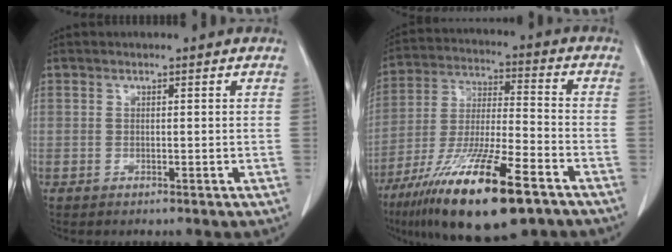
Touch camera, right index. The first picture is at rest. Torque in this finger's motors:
{"motor_torque": [1.36, -0.78, 1.05, 0.21]}